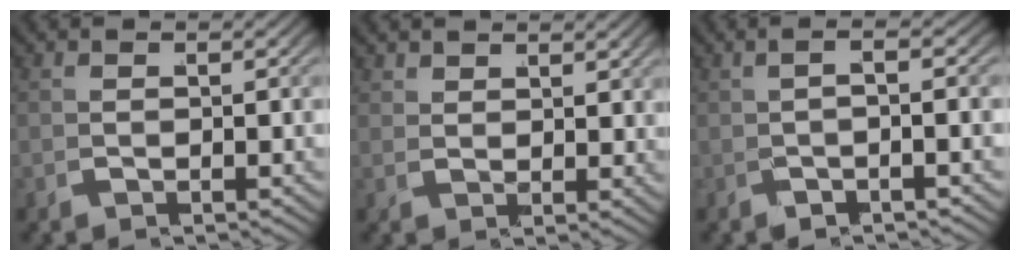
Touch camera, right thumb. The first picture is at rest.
{"total": 2.2, "force": [2.1, 0.4, 0.1], "torque": [0.003, -0.004, 0.042]}
{"total": 0.8, "force": [-0.3, -0.6, 0.5], "torque": [-0.020, 0.020, -0.016]}